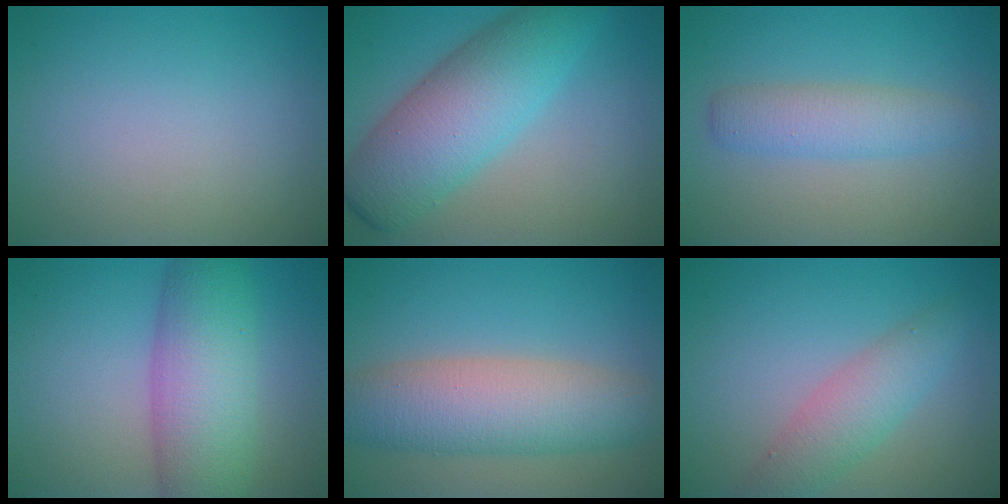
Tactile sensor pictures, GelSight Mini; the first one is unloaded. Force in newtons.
{"total": 8.4, "press": 8.4, "slide": 0.1}
{"total": 3.2, "press": 3.2, "slide": 0.1}
{"total": 8.2, "press": 8.2, "slide": 0.1}
{"total": 7.7, "press": 7.7, "slide": 0.2}
{"total": 3.8, "press": 3.8, "slide": 0.0}